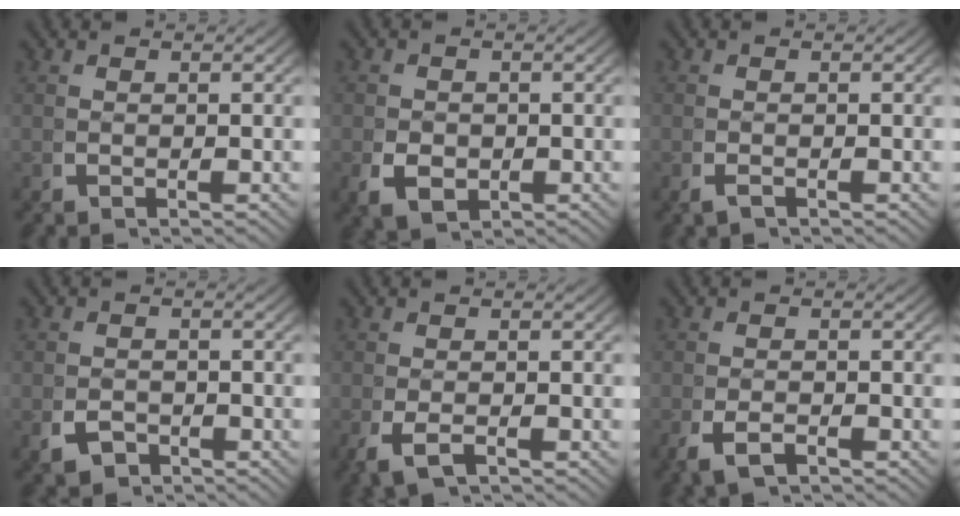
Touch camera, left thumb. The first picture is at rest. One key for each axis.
{"total": 3.5, "fx": -0.9, "fy": 2.6, "fz": 2.0, "tx": -0.042, "ty": -0.019, "tz": -0.007}
{"total": 0.7, "fx": -0.7, "fy": 0.2, "fz": 0.3, "tx": -0.011, "ty": -0.004, "tz": -0.009}
{"total": 2.6, "fx": -1.9, "fy": 1.6, "fz": 0.9, "tx": -0.017, "ty": -0.015, "tz": -0.027}
{"total": 2.2, "fx": -1.3, "fy": 1.1, "fz": 1.4, "tx": -0.041, "ty": -0.011, "tz": -0.017}
{"total": 2.2, "fx": -1.6, "fy": 1.0, "fz": 1.2, "tx": -0.031, "ty": -0.009, "tz": -0.024}